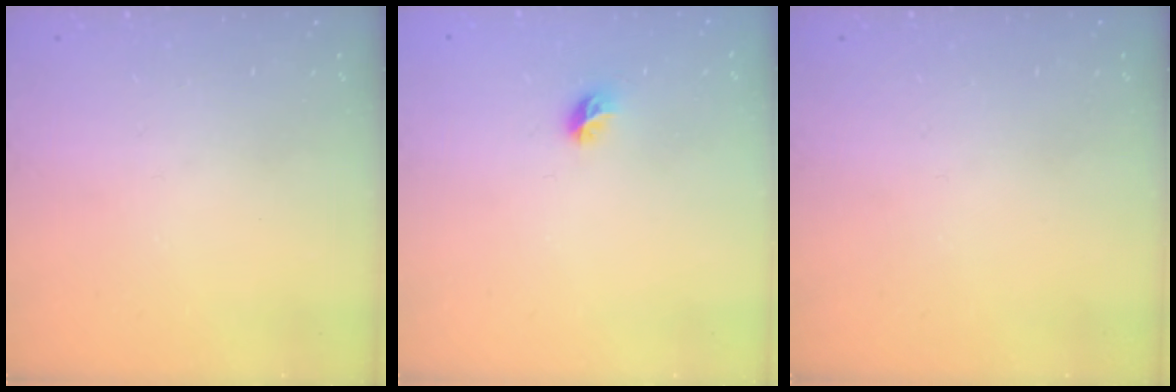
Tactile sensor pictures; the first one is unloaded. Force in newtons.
{"total": 5.4, "press": 5.2, "slide": 1.4}
{"total": 0.0}